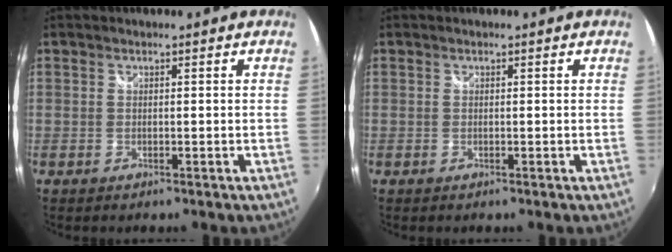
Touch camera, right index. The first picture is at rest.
{"total": 0.0}